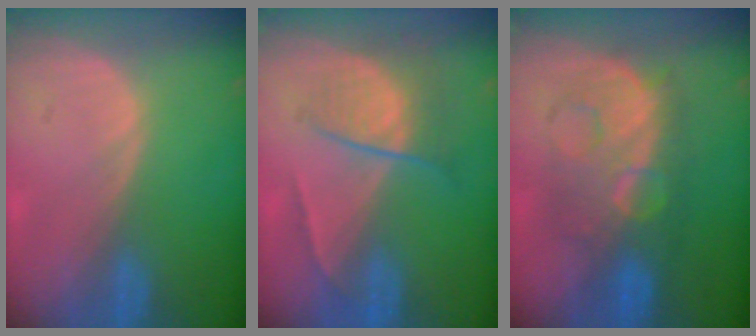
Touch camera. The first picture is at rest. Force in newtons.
{"total": 6.8, "press": 6.0, "slide": 3.2}
{"total": 8.8, "press": 8.8, "slide": 0.4}